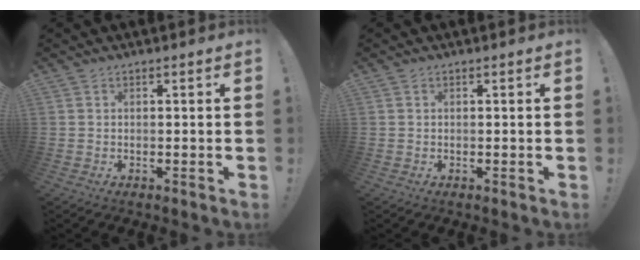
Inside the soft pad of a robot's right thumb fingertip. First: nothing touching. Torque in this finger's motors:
{"motor_torque": [-0.27, 0.29, 0.31, -0.21, -0.05]}